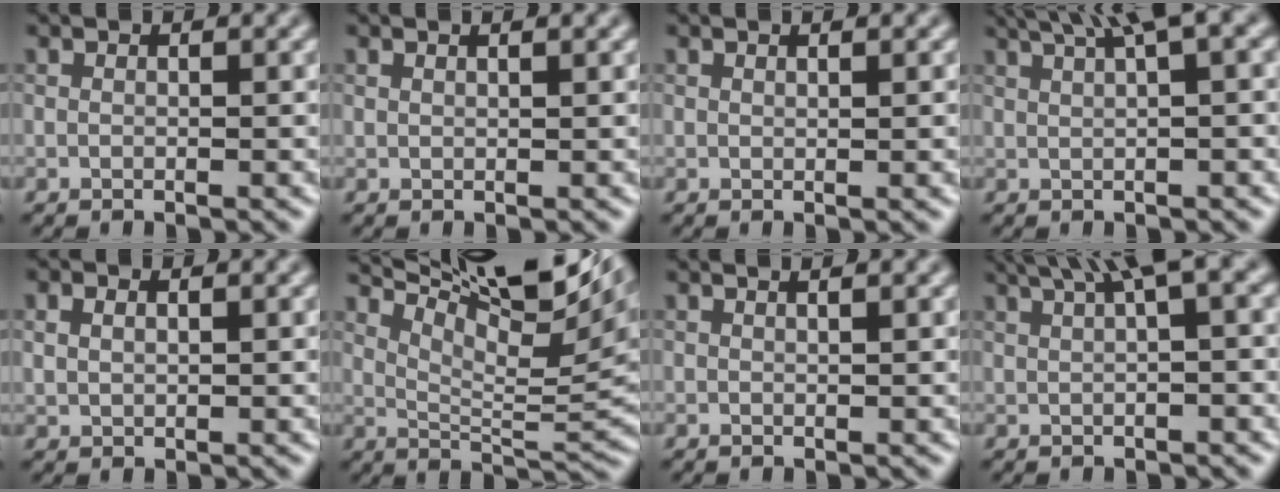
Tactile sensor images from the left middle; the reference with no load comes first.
{"total": 1.0, "force": [0.6, 0.4, 0.6], "torque": [0.002, 0.007, 0.001]}
{"total": 1.1, "force": [0.6, 0.4, 0.8], "torque": [-0.005, 0.007, 0.001]}
{"total": 5.2, "force": [3.2, 0.6, 4.0], "torque": [-0.060, 0.024, 0.053]}
{"total": 0.9, "force": [0.2, 0.5, 0.7], "torque": [-0.021, 0.001, 0.018]}
{"total": 12.4, "force": [8.3, 2.7, 8.9], "torque": [-0.153, 0.015, 0.152]}
{"total": 1.6, "force": [1.0, 0.7, 1.1], "torque": [0.008, 0.012, -0.006]}
{"total": 5.3, "force": [2.8, 0.8, 4.4], "torque": [-0.061, 0.026, 0.048]}